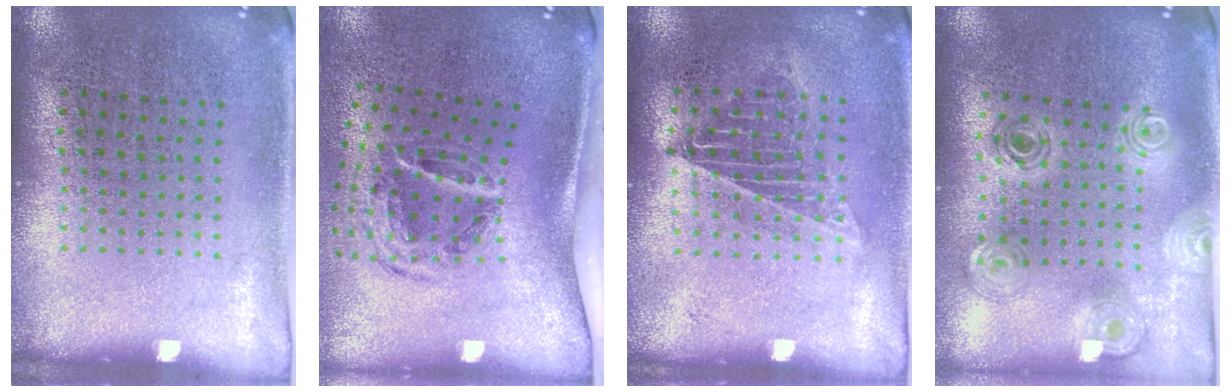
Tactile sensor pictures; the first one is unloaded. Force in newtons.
{"total": 2.0, "press": 1.2, "slide": 1.6}
{"total": 1.0, "press": 1.0, "slide": 0.2}
{"total": 1.1, "press": 1.1, "slide": 0.3}